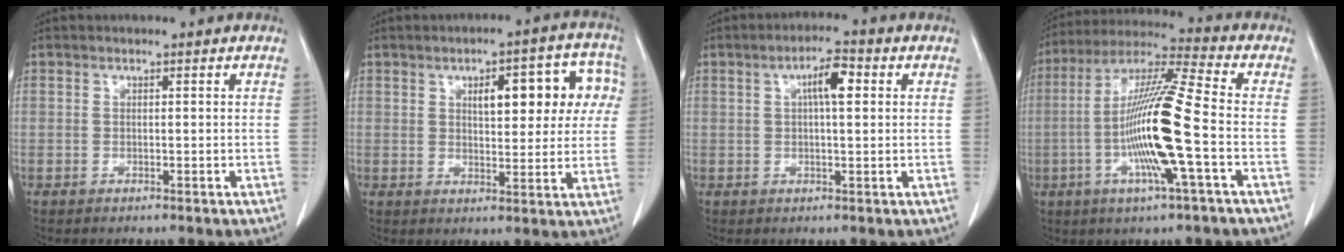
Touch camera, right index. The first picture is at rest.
{"total": 11.3, "force": [3.3, 4.4, 9.9], "torque": [-0.115, 0.035, 0.041]}
{"total": 4.8, "force": [1.3, 1.1, 4.5], "torque": [-0.079, 0.012, 0.020]}
{"total": 15.7, "force": [-3.2, -0.2, 15.4], "torque": [-0.297, -0.004, -0.070]}